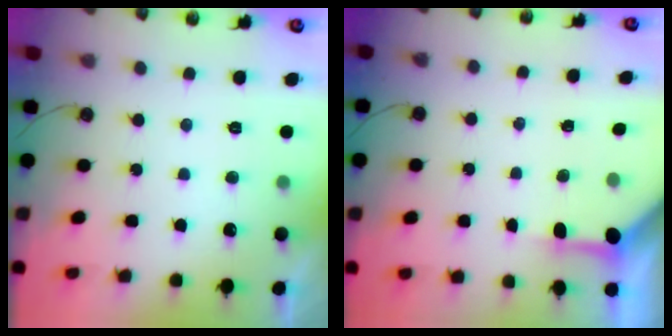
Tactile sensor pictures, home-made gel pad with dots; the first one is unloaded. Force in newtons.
{"total": 3.4, "press": 3.3, "slide": 0.4}